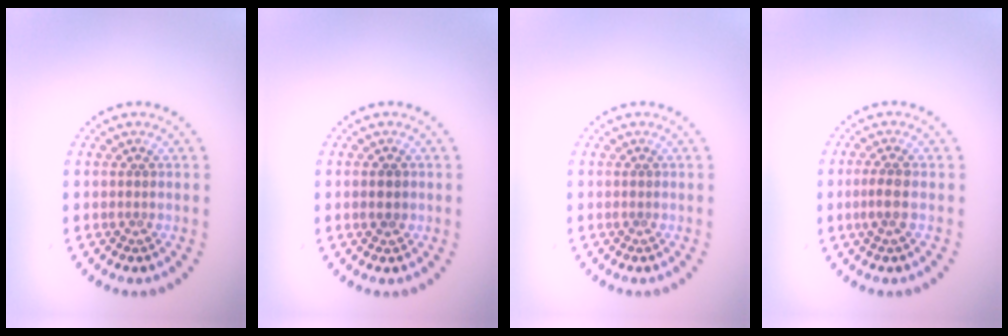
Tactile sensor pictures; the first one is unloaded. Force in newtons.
{"total": 1.8, "press": 1.8, "slide": 0.1}
{"total": 0.0}
{"total": 1.7, "press": 1.5, "slide": 0.8}